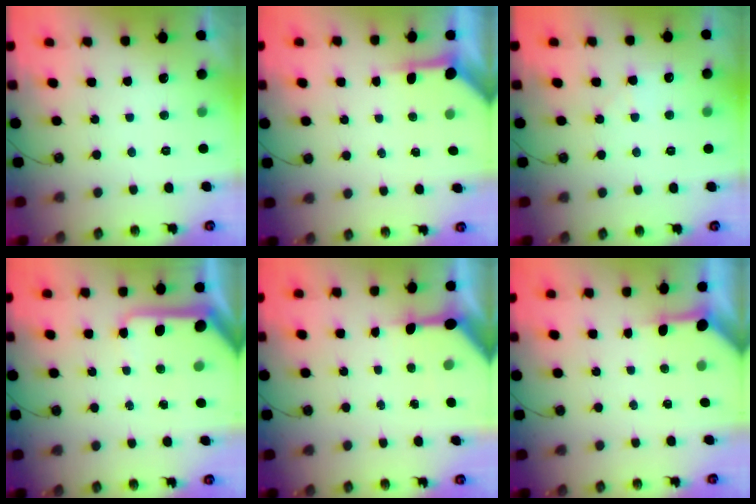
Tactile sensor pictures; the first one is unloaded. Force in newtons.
{"total": 3.9, "press": 3.9, "slide": 0.4}
{"total": 5.2, "press": 5.1, "slide": 0.8}
{"total": 9.2, "press": 9.1, "slide": 1.0}
{"total": 6.2, "press": 6.1, "slide": 0.7}
{"total": 3.3, "press": 3.3, "slide": 0.3}